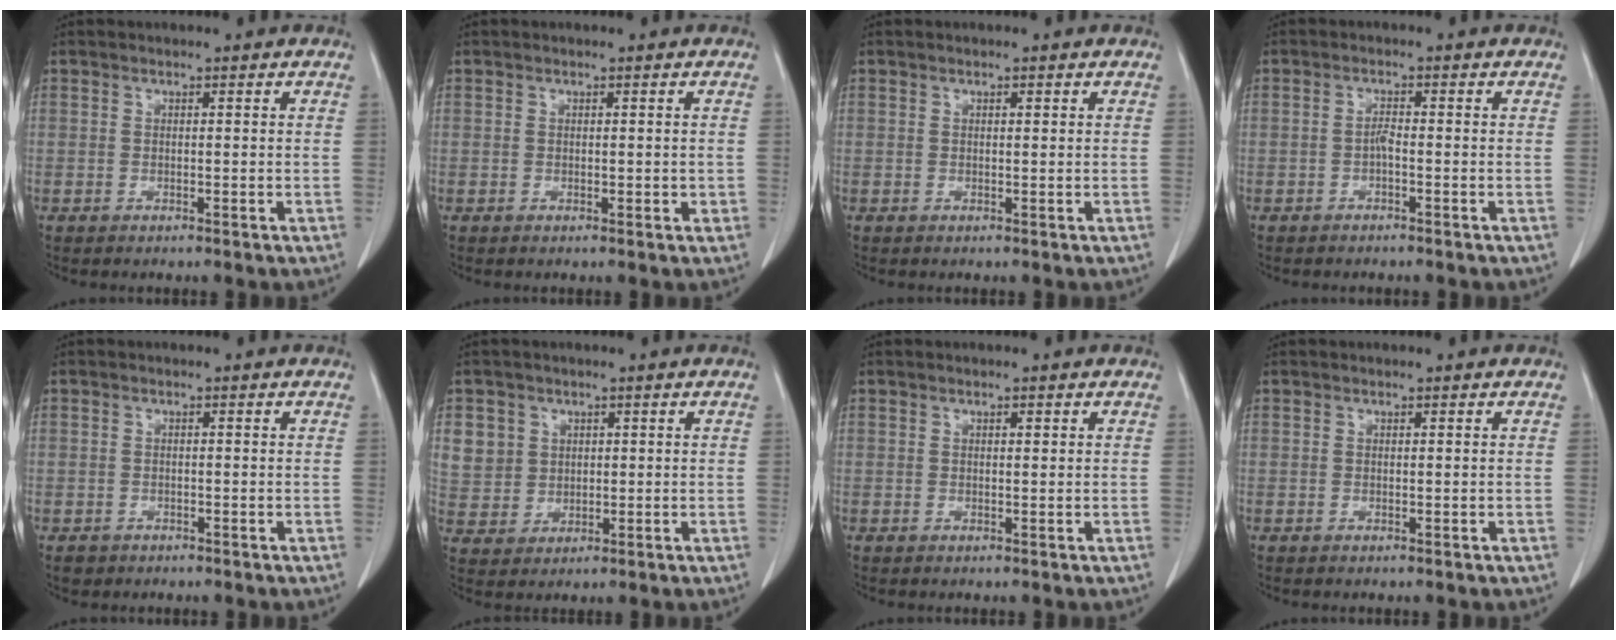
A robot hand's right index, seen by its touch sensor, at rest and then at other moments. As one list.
[{"total": 1.1, "force": [0.0, 0.7, 0.9], "torque": [-0.009, 0.000, 0.003]}, {"total": 0.5, "force": [0.3, 0.1, 0.4], "torque": [-0.009, 0.000, 0.005]}, {"total": 1.3, "force": [-0.6, 0.3, 1.2], "torque": [-0.023, 0.002, -0.012]}, {"total": 1.6, "force": [-0.8, 1.3, 0.0], "torque": [-0.004, 0.004, -0.010]}, {"total": 7.0, "force": [2.5, 6.4, 1.2], "torque": [-0.030, 0.012, 0.060]}, {"total": 0.7, "force": [0.4, 0.2, 0.5], "torque": [-0.011, 0.000, 0.006]}, {"total": 0.0}]